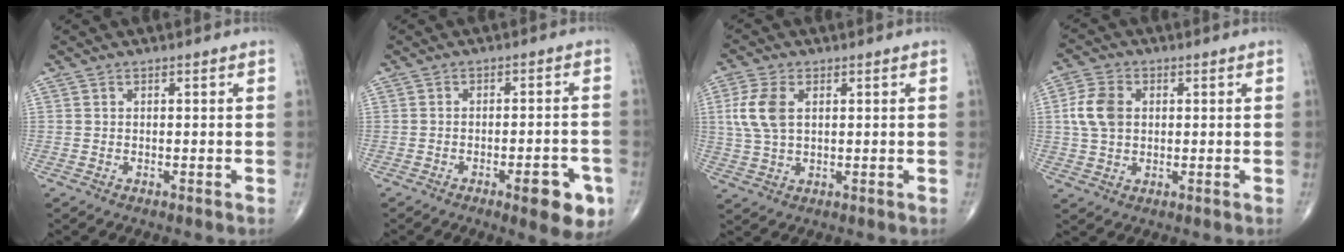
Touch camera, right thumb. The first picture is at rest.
{"total": 8.6, "force": [-4.1, 2.6, 7.1], "torque": [-0.072, 0.015, -0.049]}
{"total": 7.2, "force": [1.6, 4.2, 5.7], "torque": [-0.130, 0.003, 0.035]}
{"total": 7.1, "force": [1.0, 5.1, 4.8], "torque": [-0.094, 0.005, 0.017]}